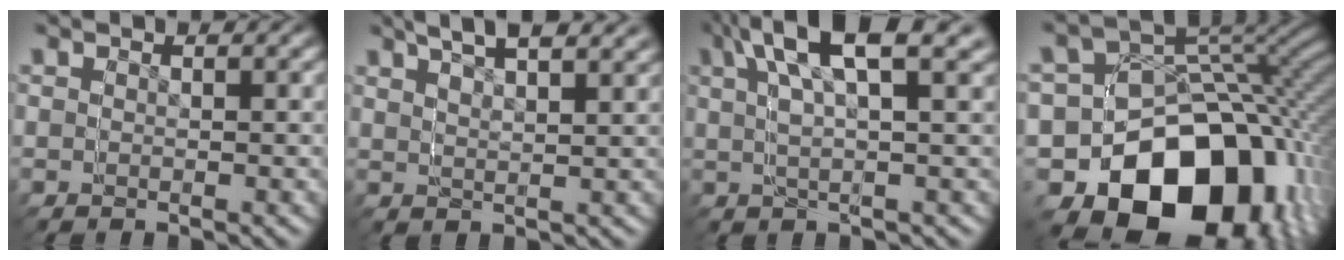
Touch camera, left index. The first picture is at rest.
{"total": 3.2, "force": [3.0, 0.3, 0.9], "torque": [-0.023, 0.013, 0.043]}
{"total": 2.9, "force": [2.5, 0.3, 1.5], "torque": [-0.034, 0.012, 0.032]}
{"total": 16.6, "force": [-7.0, 12.9, 7.7], "torque": [-0.158, -0.066, -0.091]}